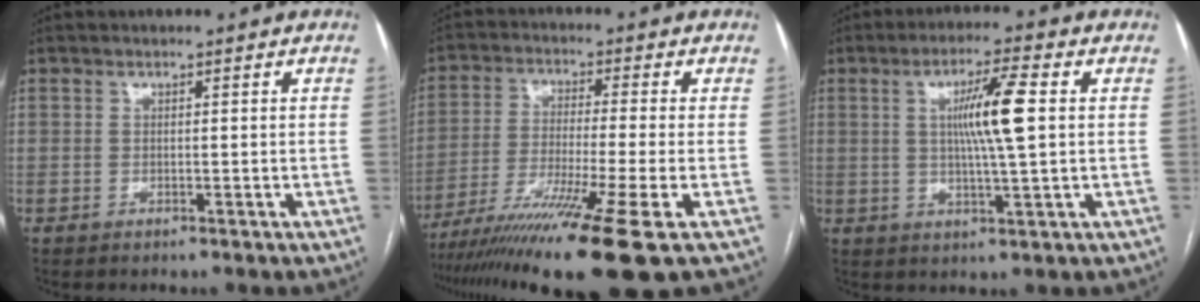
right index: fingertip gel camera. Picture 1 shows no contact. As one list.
[{"total": 15.8, "force": [-10.4, -2.1, 11.7], "torque": [-0.194, -0.048, -0.175]}, {"total": 8.5, "force": [1.4, 0.0, 8.3], "torque": [-0.149, 0.001, 0.025]}]